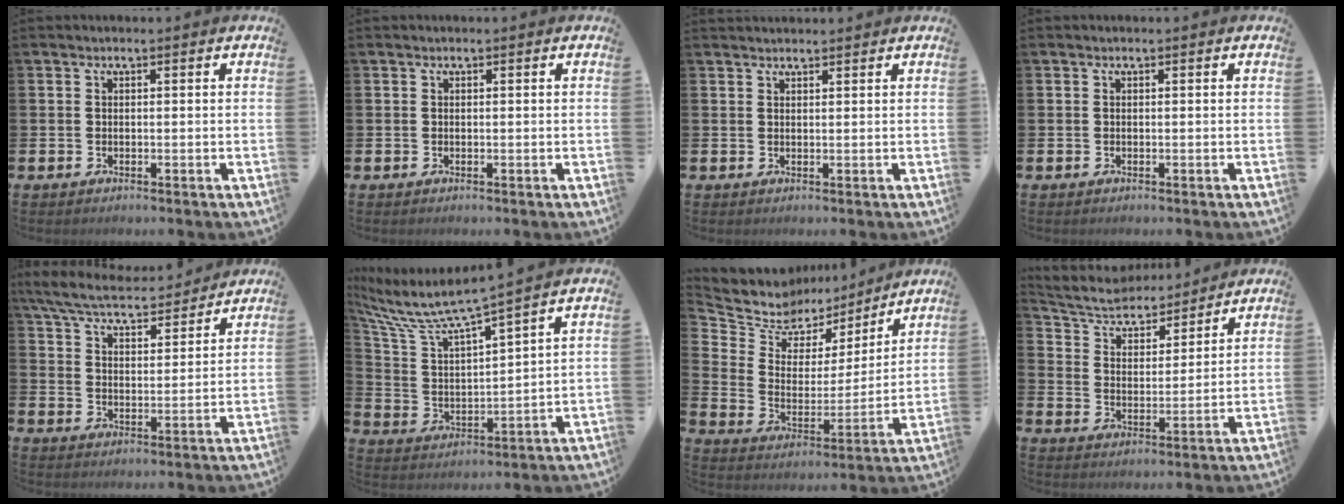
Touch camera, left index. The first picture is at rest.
{"total": 0.0}
{"total": 1.4, "force": [1.3, 0.3, 0.1], "torque": [0.011, -0.005, 0.021]}
{"total": 0.0}
{"total": 6.7, "force": [6.2, 1.4, 2.1], "torque": [-0.065, -0.037, 0.108]}
{"total": 6.7, "force": [5.9, 0.3, 3.1], "torque": [-0.092, -0.043, 0.093]}
{"total": 7.7, "force": [6.8, 3.7, 0.1], "torque": [-0.051, -0.052, 0.120]}
{"total": 6.4, "force": [6.0, 1.7, 1.3], "torque": [-0.055, -0.046, 0.101]}